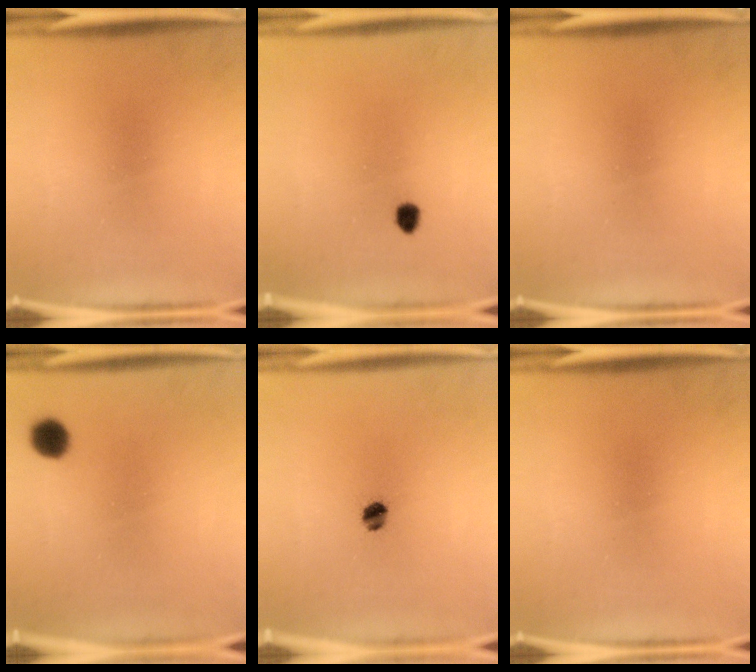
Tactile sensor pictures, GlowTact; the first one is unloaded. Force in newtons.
{"total": 1.8}
{"total": 0.0}
{"total": 4.1}
{"total": 3.0}
{"total": 0.0}